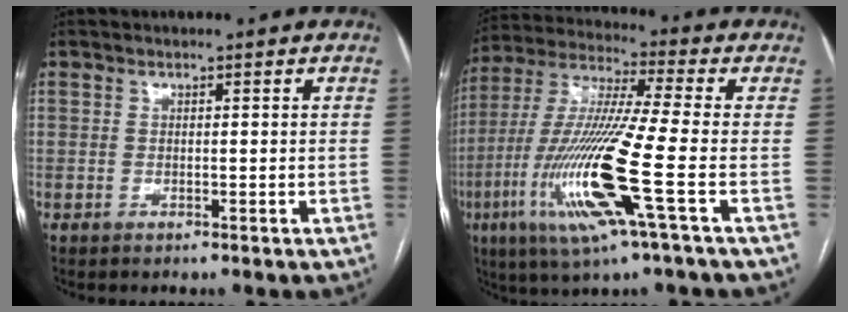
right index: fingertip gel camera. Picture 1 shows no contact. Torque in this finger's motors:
{"motor_torque": [2.14, 0.00, 1.05, 0.21]}